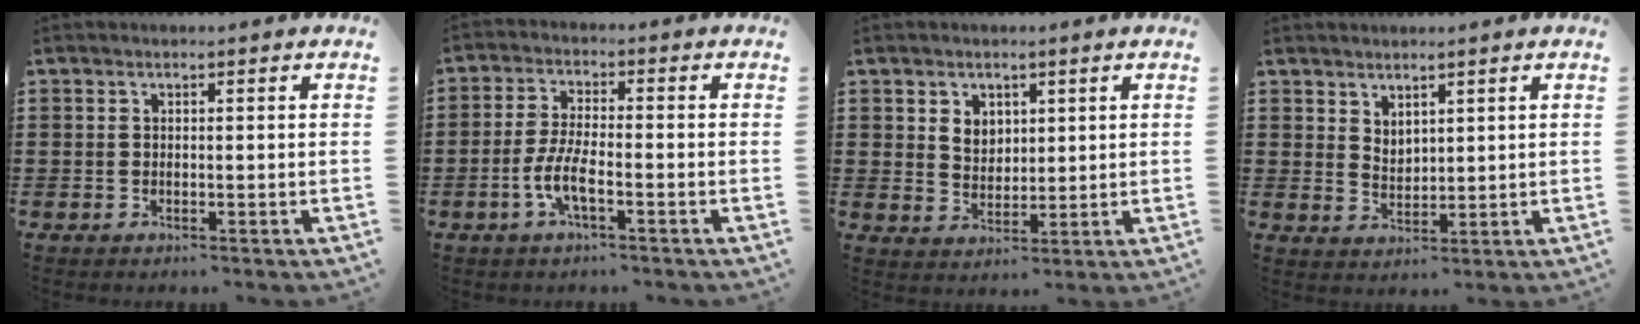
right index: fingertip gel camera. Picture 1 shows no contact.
{"total": 5.4, "force": [-2.3, 1.2, 4.7], "torque": [-0.114, -0.012, -0.051]}
{"total": 3.4, "force": [1.9, 2.7, 0.9], "torque": [-0.020, 0.008, 0.033]}
{"total": 2.6, "force": [2.4, 1.0, 0.1], "torque": [-0.008, 0.000, 0.047]}